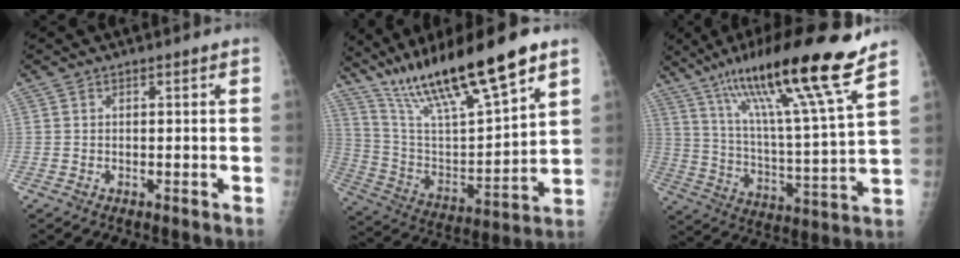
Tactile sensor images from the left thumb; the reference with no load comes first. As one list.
[{"total": 23.3, "force": [16.2, 4.0, 16.2], "torque": [-0.274, -0.054, 0.297]}, {"total": 22.3, "force": [14.8, 1.3, 16.6], "torque": [-0.266, -0.053, 0.253]}]